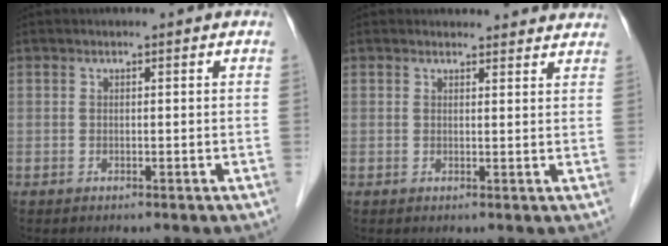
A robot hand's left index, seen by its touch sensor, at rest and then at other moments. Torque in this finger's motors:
{"motor_torque": [0.23, -0.24, 0.02, 0.00]}